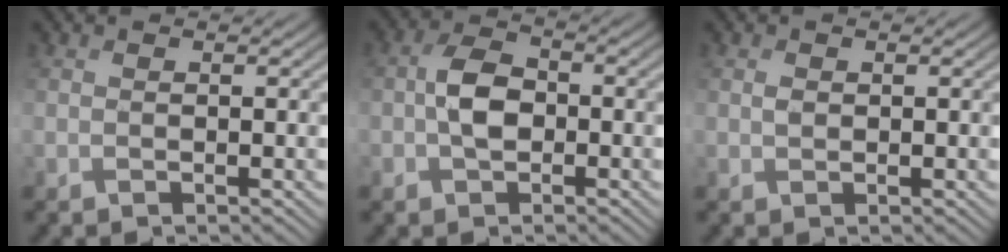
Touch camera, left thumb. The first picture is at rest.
{"total": 4.5, "force": [-0.8, 2.9, 3.3], "torque": [-0.068, 0.007, -0.021]}
{"total": 0.8, "force": [0.2, 0.6, 0.5], "torque": [-0.013, -0.001, 0.003]}